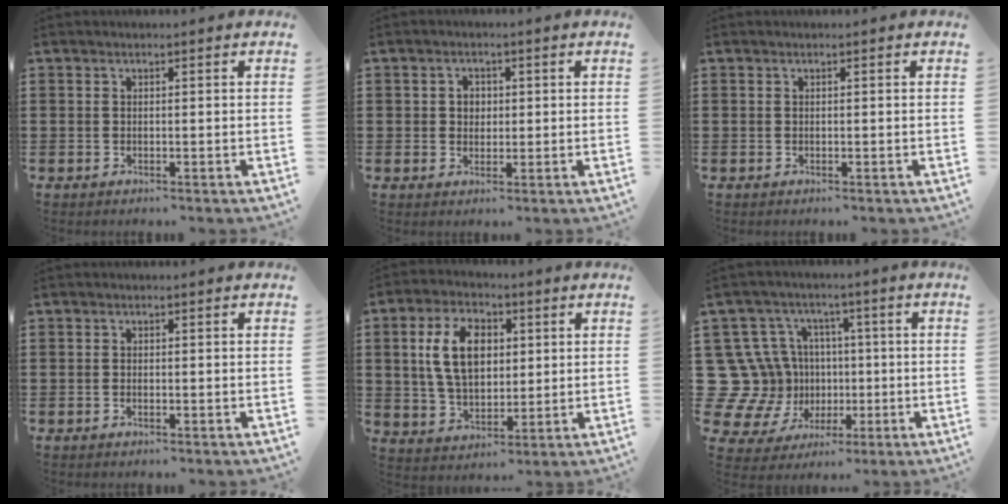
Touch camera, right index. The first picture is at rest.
{"total": 2.1, "force": [0.2, 1.9, 0.9], "torque": [-0.024, 0.011, 0.001]}
{"total": 0.0}
{"total": 0.6, "force": [-0.4, 0.1, 0.4], "torque": [-0.010, -0.005, -0.005]}
{"total": 10.1, "force": [1.9, 6.3, 7.7], "torque": [-0.174, 0.011, 0.027]}
{"total": 14.0, "force": [0.2, 13.6, 3.1], "torque": [-0.130, -0.016, 0.039]}